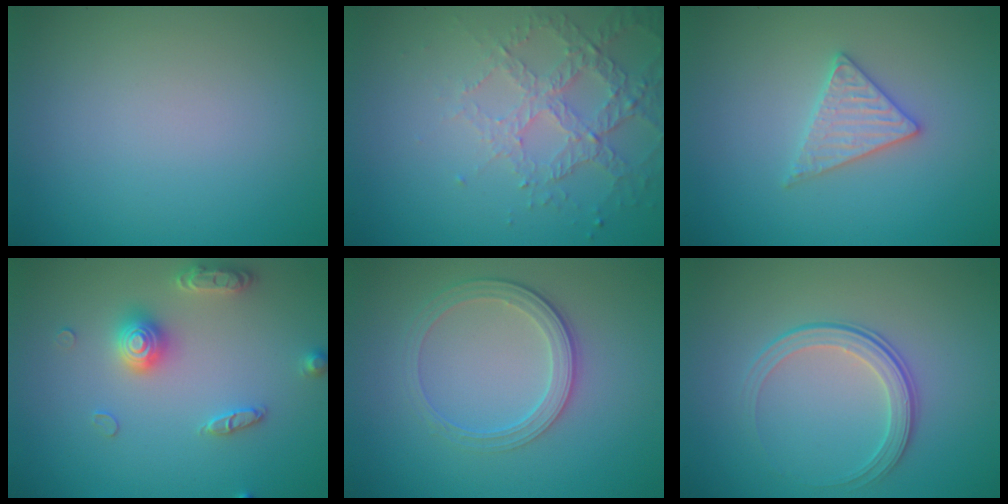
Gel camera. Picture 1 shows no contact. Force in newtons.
{"total": 4.2, "press": 3.2, "slide": 2.8}
{"total": 2.6, "press": 2.6, "slide": 0.3}
{"total": 3.0, "press": 3.0, "slide": 0.4}
{"total": 3.3, "press": 2.7, "slide": 1.9}
{"total": 2.5, "press": 1.9, "slide": 1.7}